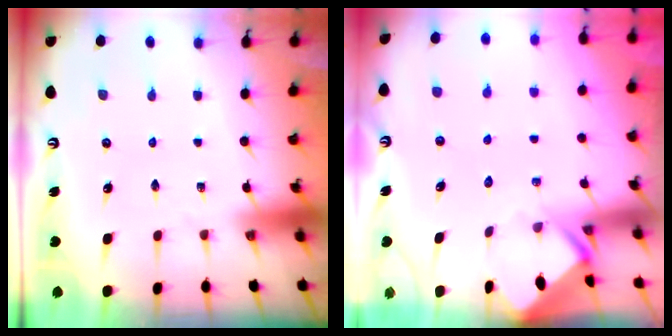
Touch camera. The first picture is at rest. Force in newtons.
{"total": 2.6, "press": 2.6, "slide": 0.1}